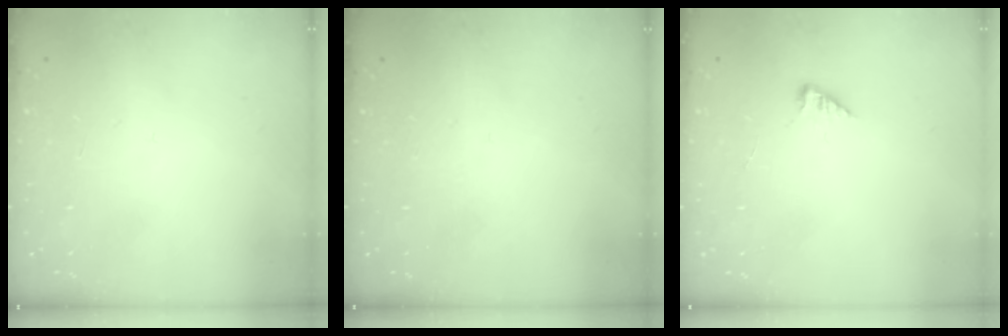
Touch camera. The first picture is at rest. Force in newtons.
{"total": 0.0}
{"total": 2.4, "press": 2.4, "slide": 0.4}